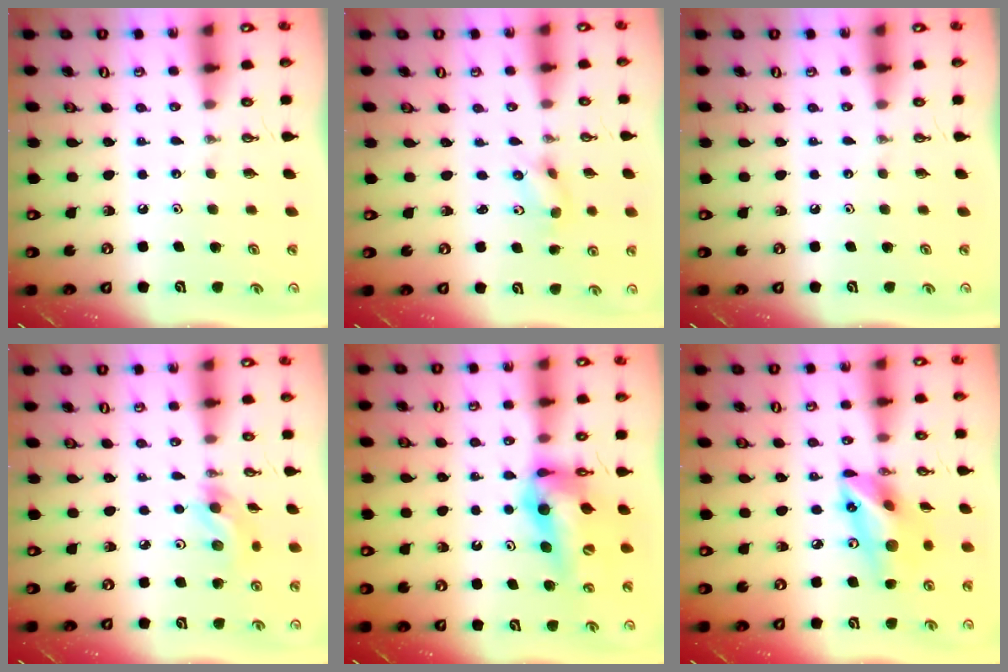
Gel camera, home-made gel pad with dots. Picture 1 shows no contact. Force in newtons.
{"total": 2.8, "press": 2.6, "slide": 1.1}
{"total": 0.0}
{"total": 7.5, "press": 7.2, "slide": 2.1}
{"total": 14.0, "press": 13.0, "slide": 5.2}
{"total": 16.3, "press": 15.9, "slide": 3.6}